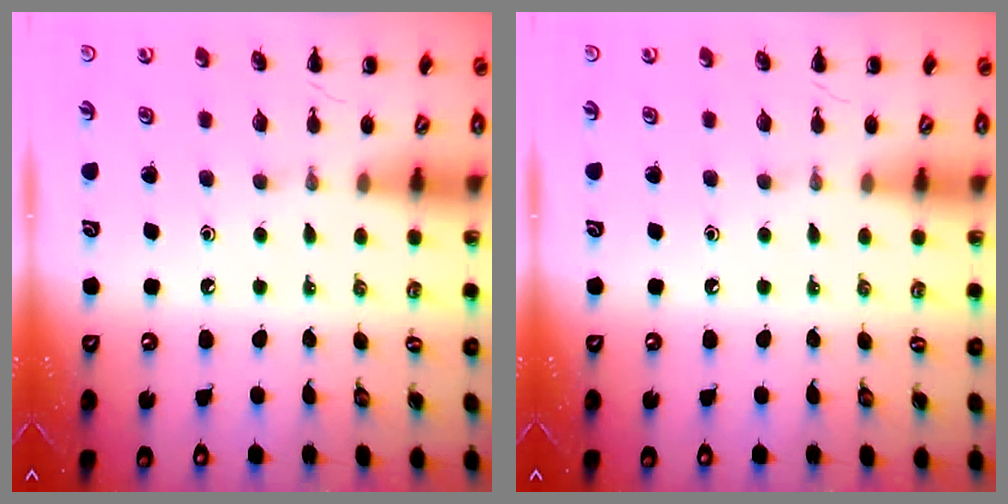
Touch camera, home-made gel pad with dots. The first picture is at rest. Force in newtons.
{"total": 0.0}